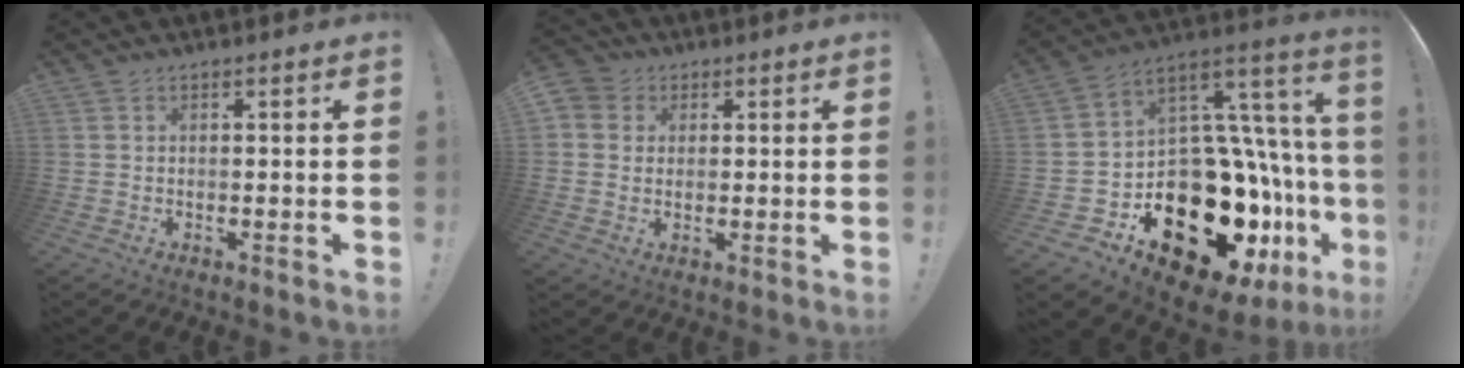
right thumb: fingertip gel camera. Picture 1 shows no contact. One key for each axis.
{"total": 4.5, "fx": 1.0, "fy": 4.2, "fz": 1.3, "tx": -0.018, "ty": 0.000, "tz": 0.018}
{"total": 28.8, "fx": -13.0, "fy": 15.3, "fz": 20.7, "tx": -0.290, "ty": 0.017, "tz": -0.172}